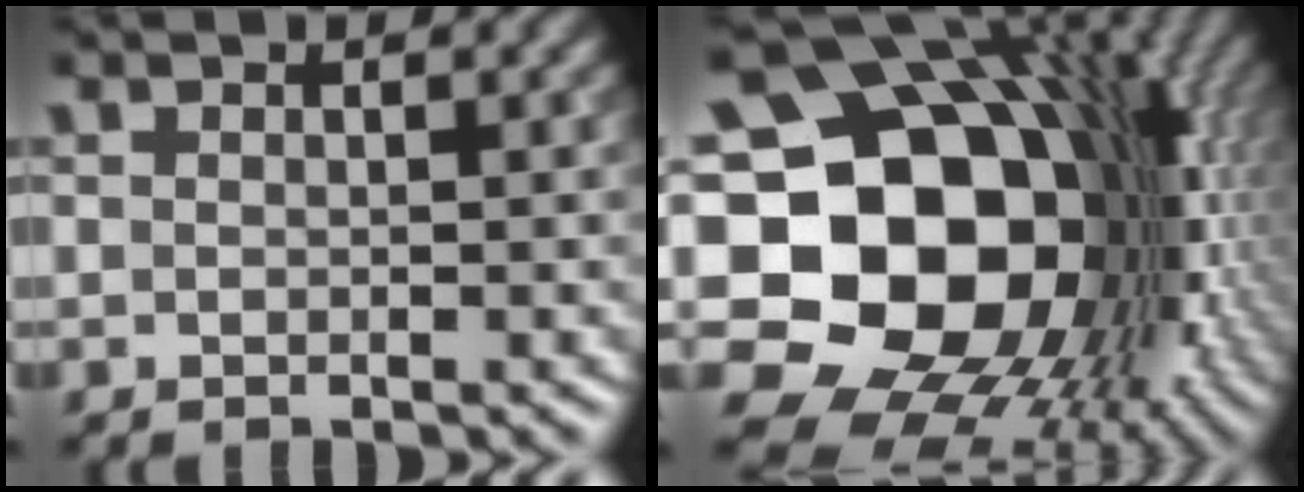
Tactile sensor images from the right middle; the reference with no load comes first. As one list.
[{"total": 21.7, "force": [-2.4, 17.4, 12.7], "torque": [-0.199, -0.011, -0.061]}]